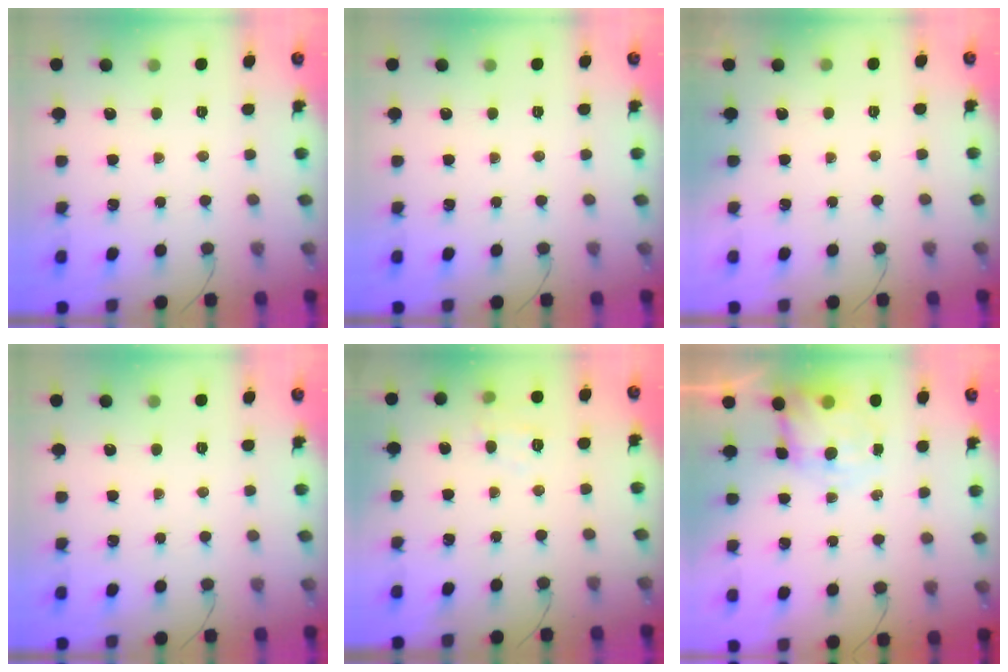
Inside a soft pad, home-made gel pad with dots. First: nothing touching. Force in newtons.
{"total": 0.0}
{"total": 1.9, "press": 1.9, "slide": 0.3}
{"total": 0.0}
{"total": 5.1, "press": 4.9, "slide": 1.3}
{"total": 6.9, "press": 6.7, "slide": 1.3}